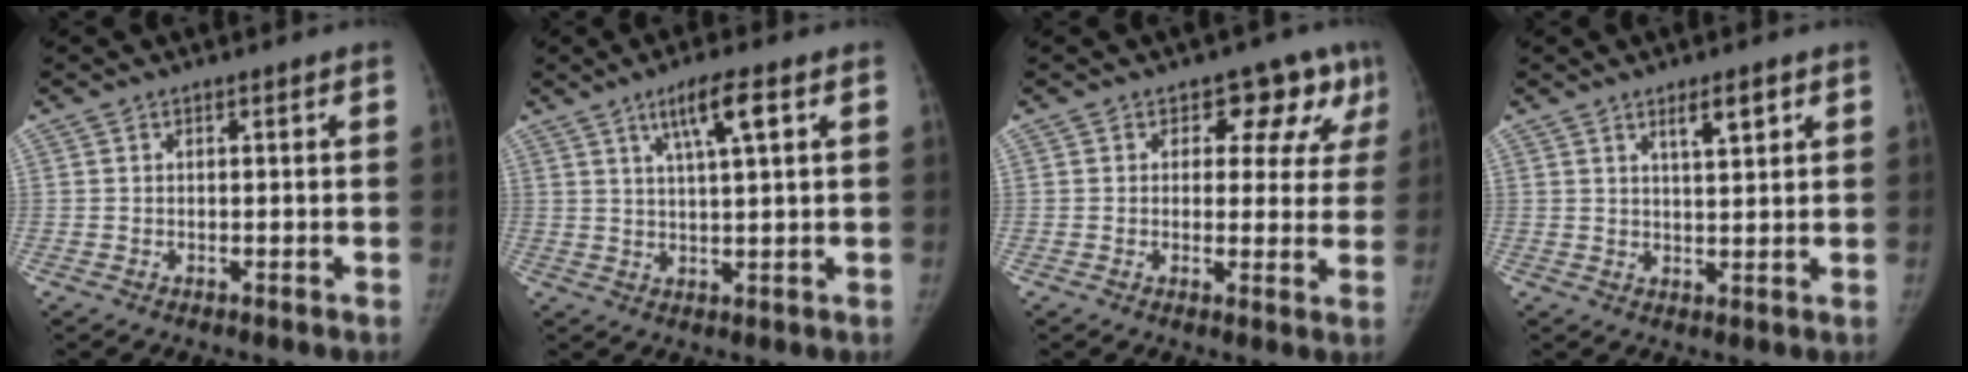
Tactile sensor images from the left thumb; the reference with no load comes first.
{"total": 6.8, "force": [3.1, 0.8, 6.0], "torque": [-0.109, -0.005, 0.055]}
{"total": 9.1, "force": [4.6, 6.1, 4.8], "torque": [-0.005, -0.012, 0.043]}
{"total": 4.5, "force": [2.5, 1.2, 3.5], "torque": [-0.052, -0.016, 0.044]}